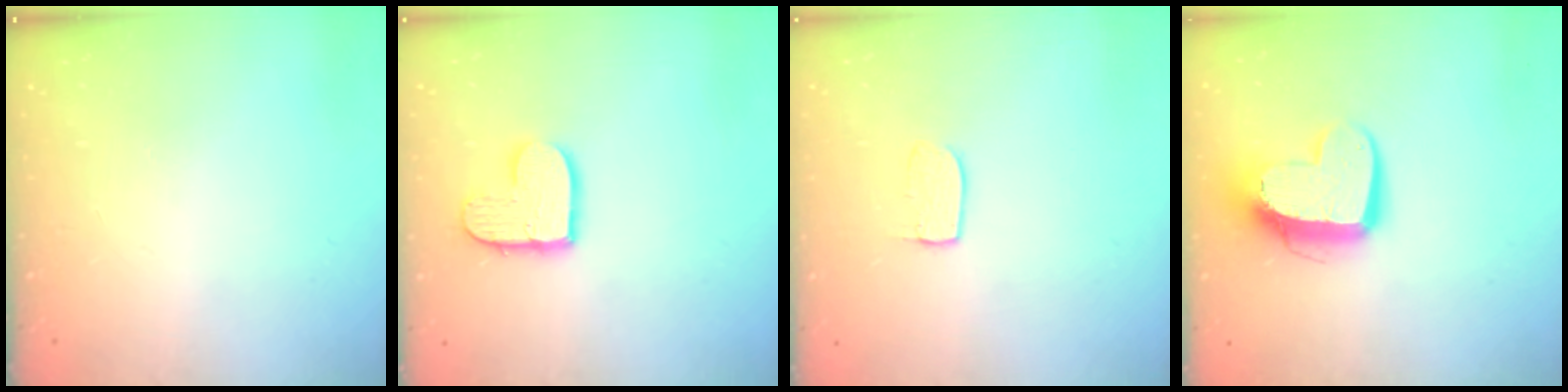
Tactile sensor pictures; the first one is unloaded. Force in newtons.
{"total": 10.1, "press": 10.1, "slide": 0.7}
{"total": 5.2, "press": 5.2, "slide": 0.3}
{"total": 13.3, "press": 13.2, "slide": 1.2}